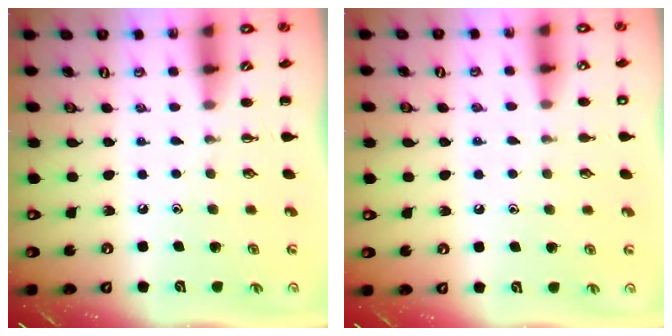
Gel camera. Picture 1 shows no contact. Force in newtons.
{"total": 6.4, "press": 6.2, "slide": 1.7}